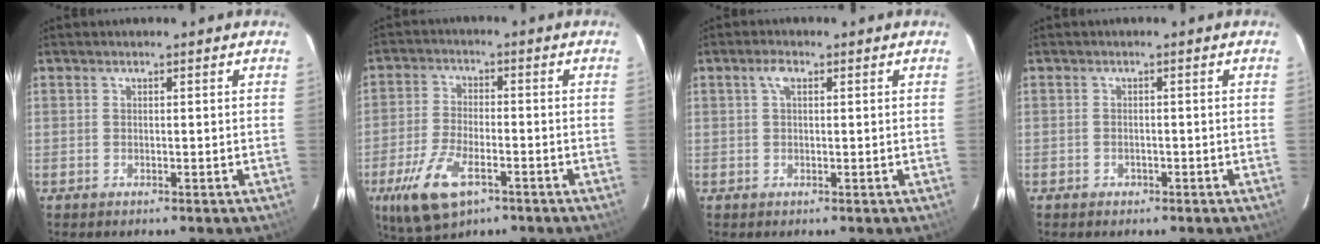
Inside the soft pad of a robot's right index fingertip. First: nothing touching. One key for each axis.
{"total": 11.2, "fx": -5.7, "fy": 5.1, "fz": 8.2, "tx": -0.187, "ty": -0.019, "tz": -0.104}
{"total": 2.1, "fx": 0.9, "fy": 0.9, "fz": 1.7, "tx": -0.036, "ty": 0.007, "tz": 0.016}
{"total": 1.3, "fx": -0.7, "fy": 1.1, "fz": 0.1, "tx": 0.000, "ty": 0.002, "tz": -0.007}